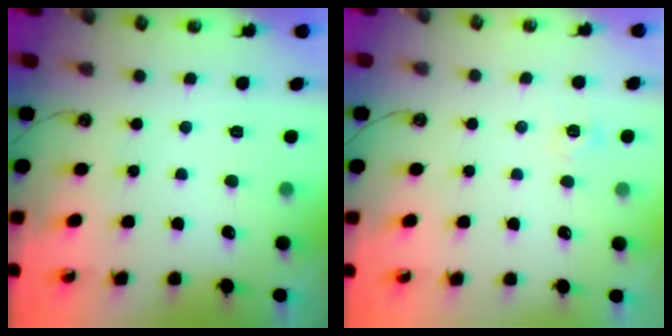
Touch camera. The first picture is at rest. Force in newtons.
{"total": 4.3, "press": 4.3, "slide": 0.4}